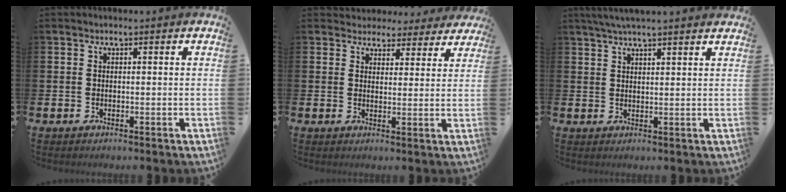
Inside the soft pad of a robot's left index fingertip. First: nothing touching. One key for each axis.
{"total": 3.9, "fx": 3.5, "fy": 1.8, "fz": 0.2, "tx": -0.008, "ty": -0.024, "tz": 0.059}
{"total": 3.6, "fx": 3.3, "fy": 0.0, "fz": 1.4, "tx": -0.033, "ty": -0.003, "tz": 0.060}